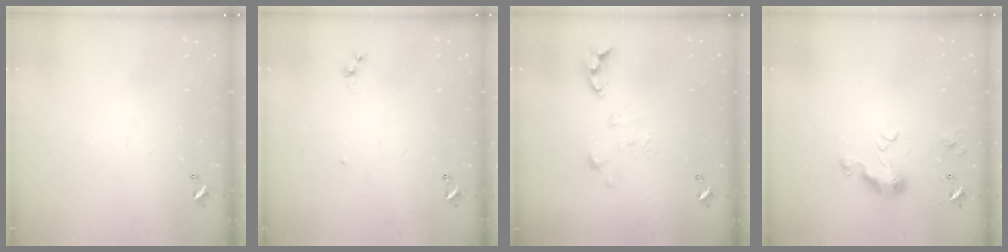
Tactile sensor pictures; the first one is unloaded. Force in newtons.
{"total": 6.0, "press": 6.0, "slide": 0.7}
{"total": 3.3, "press": 3.3, "slide": 0.4}
{"total": 6.6, "press": 6.5, "slide": 1.0}